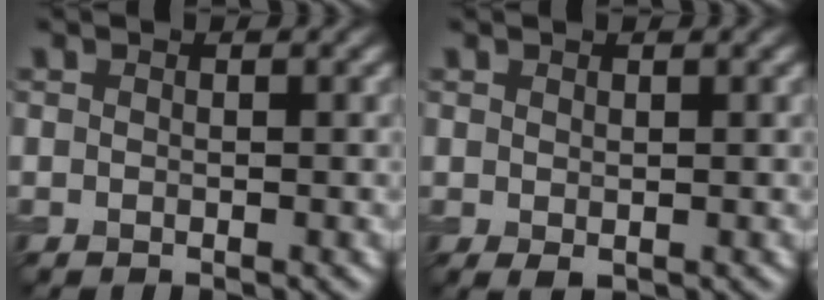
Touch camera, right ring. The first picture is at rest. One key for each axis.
{"total": 0.7, "fx": 0.0, "fy": 0.3, "fz": 0.6, "tx": -0.012, "ty": -0.002, "tz": 0.003}